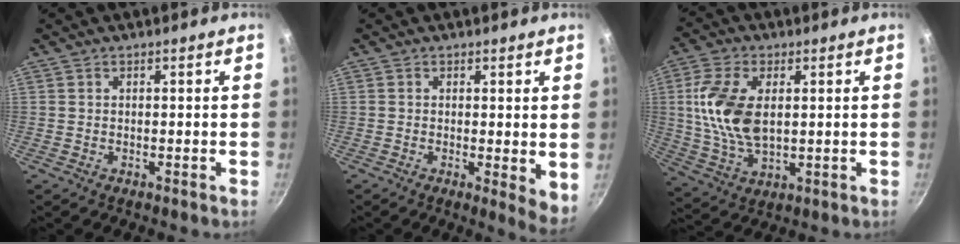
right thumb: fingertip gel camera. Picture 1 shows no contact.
{"total": 5.1, "force": [0.2, 1.8, 4.8], "torque": [-0.061, -0.018, 0.001]}
{"total": 13.4, "force": [1.9, 7.6, 10.8], "torque": [-0.207, -0.006, 0.038]}